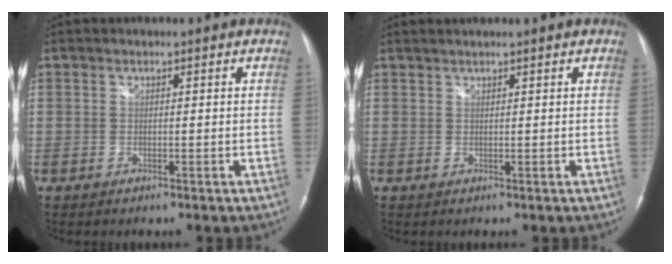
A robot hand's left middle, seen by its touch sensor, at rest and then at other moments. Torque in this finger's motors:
{"motor_torque": [0.05, 0.06, 0.00, 0.00]}